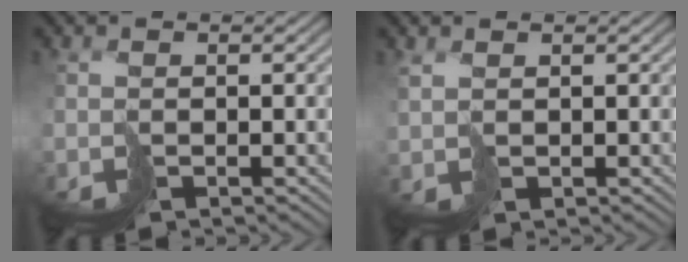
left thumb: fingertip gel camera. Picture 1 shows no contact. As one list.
[{"total": 1.3, "force": [1.3, 0.3, -0.2], "torque": [-0.002, 0.001, 0.031]}]